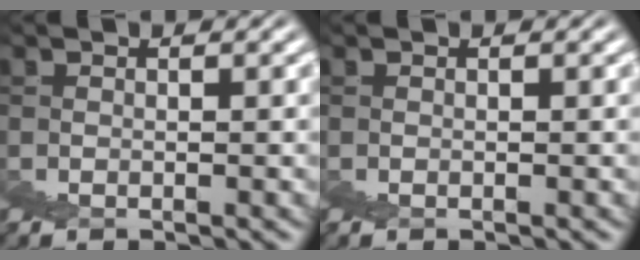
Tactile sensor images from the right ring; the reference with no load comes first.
{"total": 0.0}